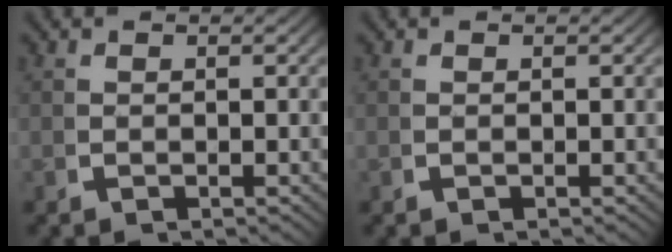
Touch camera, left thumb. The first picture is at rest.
{"total": 0.0}